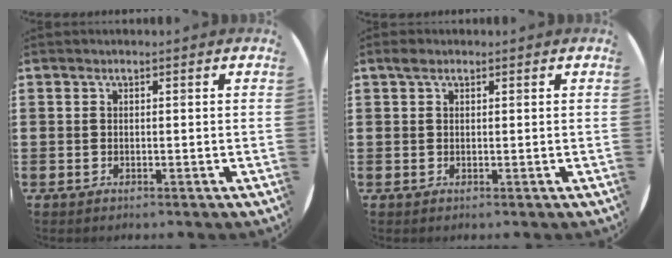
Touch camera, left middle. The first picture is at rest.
{"total": 1.0, "force": [0.7, 0.5, 0.4], "torque": [-0.001, 0.003, 0.010]}